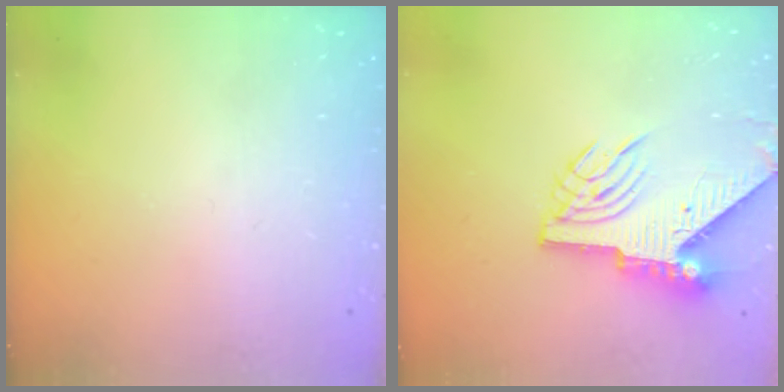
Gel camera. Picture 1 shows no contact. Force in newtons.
{"total": 9.1, "press": 9.1, "slide": 1.2}